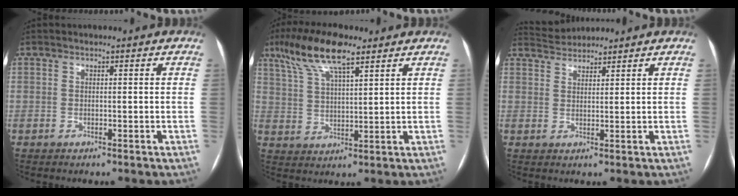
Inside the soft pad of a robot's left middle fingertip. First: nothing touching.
{"total": 10.4, "force": [6.9, 2.2, 7.4], "torque": [-0.152, 0.023, 0.130]}
{"total": 3.4, "force": [3.4, 0.2, -0.4], "torque": [-0.002, 0.020, 0.065]}